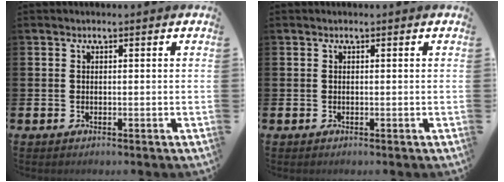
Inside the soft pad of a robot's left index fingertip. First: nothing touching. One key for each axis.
{"total": 0.0}